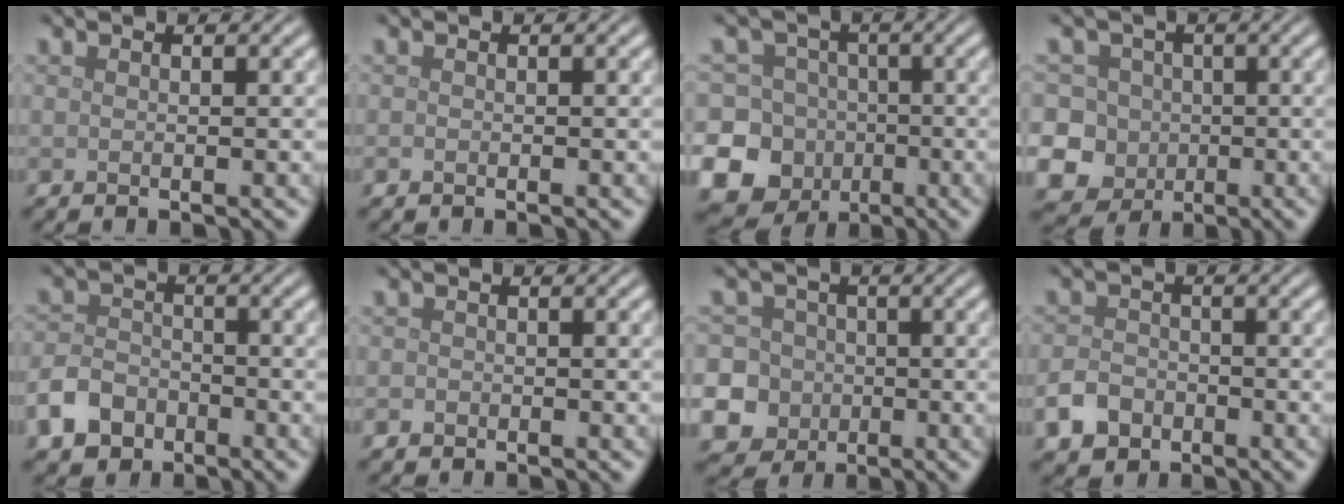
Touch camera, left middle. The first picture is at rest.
{"total": 0.0}
{"total": 17.7, "force": [-6.2, 16.1, 3.9], "torque": [-0.111, -0.021, -0.126]}
{"total": 10.3, "force": [-1.5, 9.6, 3.4], "torque": [-0.073, 0.019, -0.062]}
{"total": 4.1, "force": [-2.4, 2.9, 1.6], "torque": [-0.034, -0.001, -0.052]}
{"total": 0.7, "force": [-0.4, 0.6, 0.1], "torque": [0.001, -0.005, -0.008]}
{"total": 13.2, "force": [-3.8, 12.2, 3.1], "torque": [-0.102, -0.014, -0.089]}
{"total": 3.2, "force": [-1.7, 2.4, 1.3], "torque": [-0.025, -0.003, -0.036]}